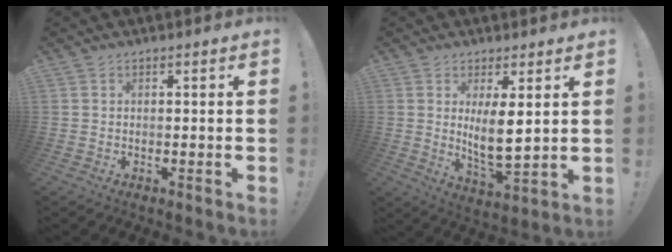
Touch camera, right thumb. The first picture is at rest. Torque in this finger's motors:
{"motor_torque": [-0.19, 0.66, 0.46, 0.51, 0.08]}